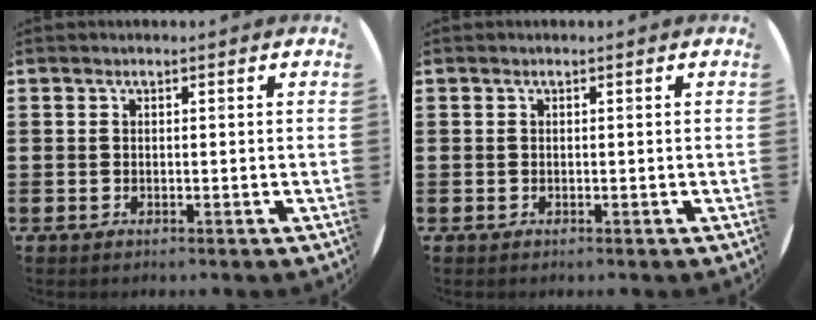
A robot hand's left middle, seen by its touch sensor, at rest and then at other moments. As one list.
[{"total": 0.0}]